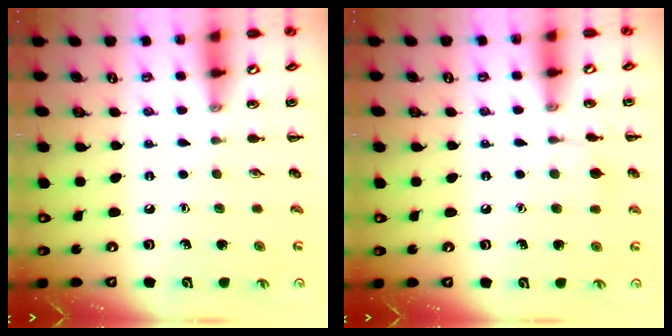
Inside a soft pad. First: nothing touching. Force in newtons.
{"total": 6.6, "press": 6.4, "slide": 1.7}